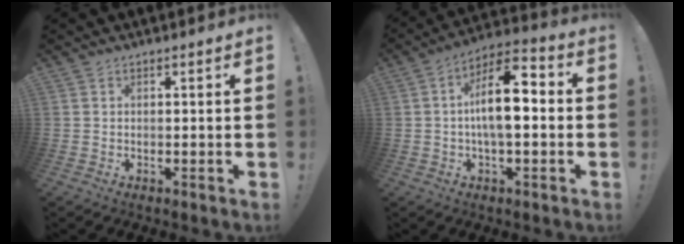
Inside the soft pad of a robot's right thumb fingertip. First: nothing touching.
{"total": 13.4, "force": [0.0, 5.4, 12.2], "torque": [-0.194, 0.001, -0.006]}